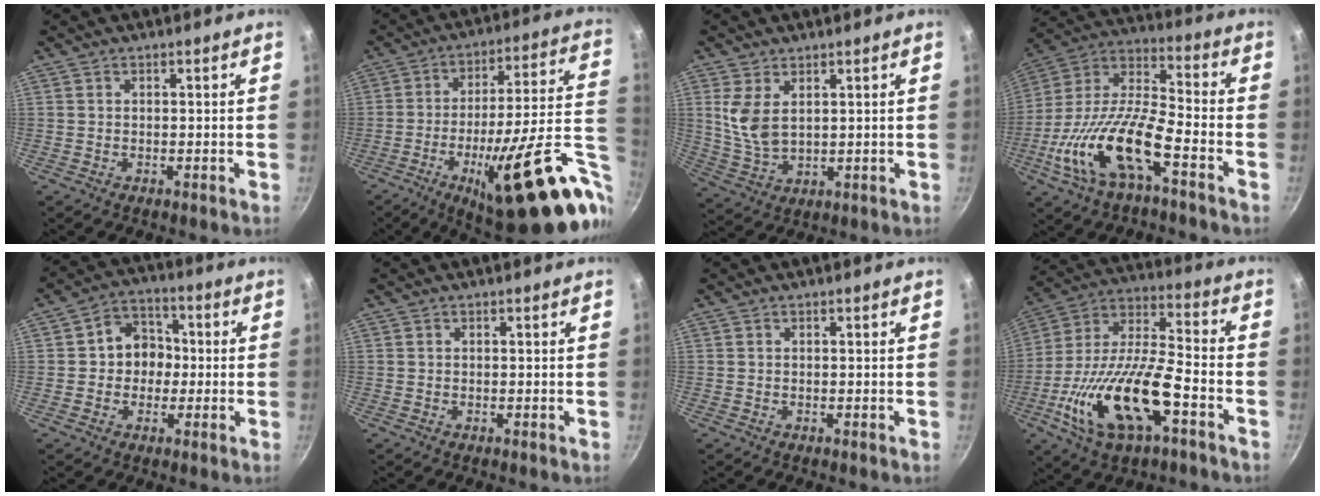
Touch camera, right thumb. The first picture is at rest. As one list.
[{"total": 30.0, "force": [-9.7, 7.4, 27.4], "torque": [-0.352, 0.010, -0.140]}, {"total": 7.6, "force": [2.6, 4.4, 5.7], "torque": [-0.109, -0.024, 0.059]}, {"total": 19.5, "force": [-8.1, 7.2, 16.1], "torque": [-0.312, 0.046, -0.169]}, {"total": 8.4, "force": [-0.1, 7.3, 4.1], "torque": [-0.015, 0.019, -0.014]}, {"total": 0.0}, {"total": 0.0}, {"total": 21.8, "force": [-7.9, 8.7, 18.4], "torque": [-0.345, 0.029, -0.151]}]